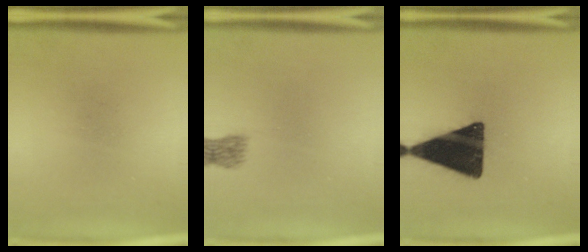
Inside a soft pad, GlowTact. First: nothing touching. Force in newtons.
{"total": 2.1}
{"total": 16.9}